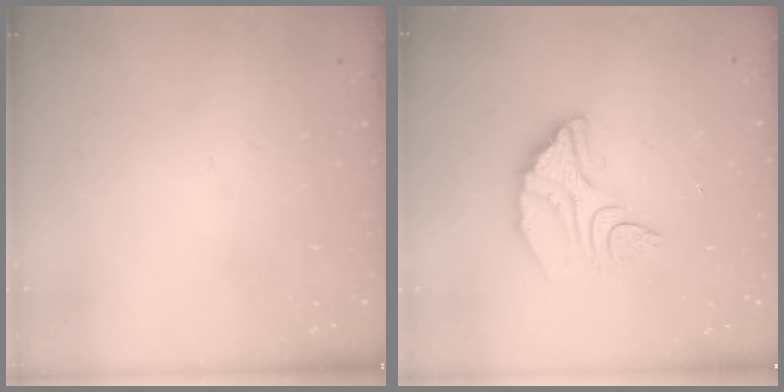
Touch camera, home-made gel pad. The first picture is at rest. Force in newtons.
{"total": 10.2, "press": 10.2, "slide": 0.6}